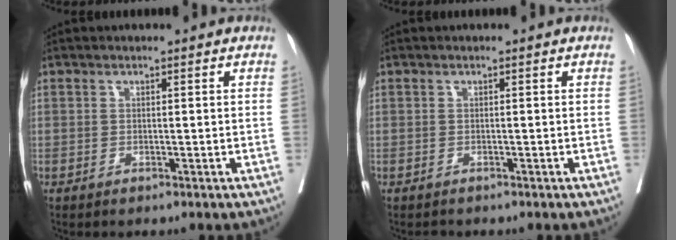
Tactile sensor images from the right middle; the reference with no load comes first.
{"total": 0.9, "force": [-0.8, 0.3, 0.1], "torque": [-0.007, -0.003, -0.015]}